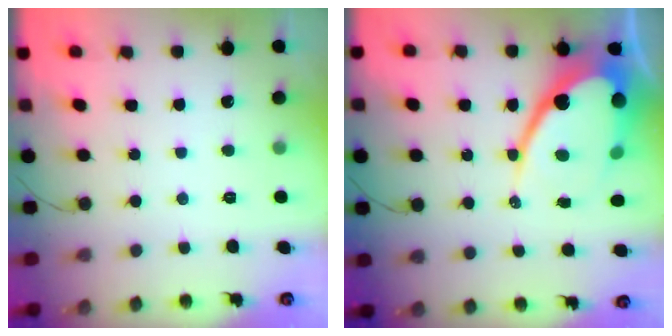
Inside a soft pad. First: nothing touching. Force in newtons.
{"total": 20.2, "press": 20.1, "slide": 1.4}